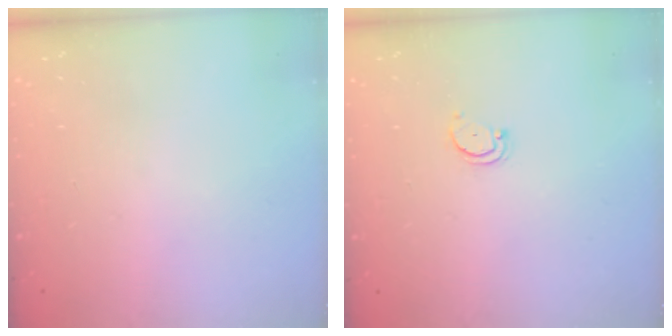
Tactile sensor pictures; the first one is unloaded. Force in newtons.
{"total": 2.3, "press": 2.3, "slide": 0.2}